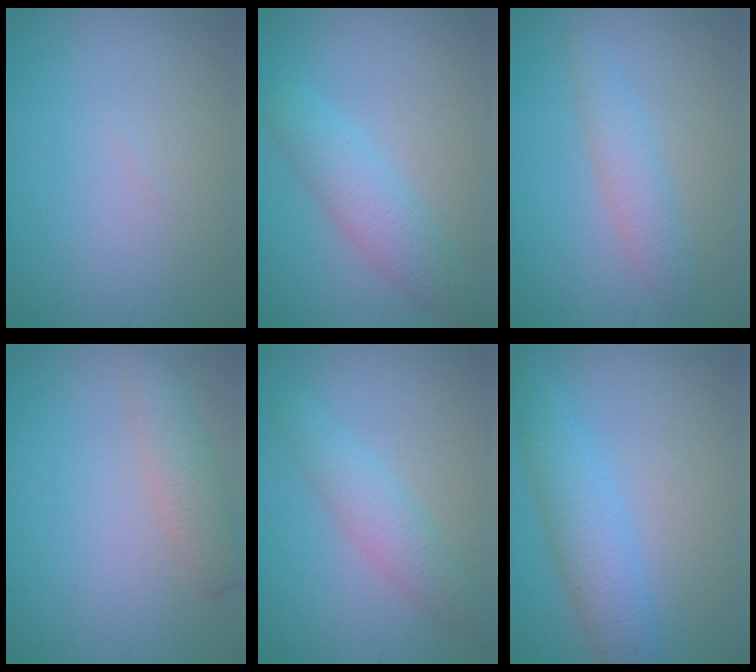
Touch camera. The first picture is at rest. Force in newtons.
{"total": 3.6, "press": 3.6, "slide": 0.1}
{"total": 2.4, "press": 2.4, "slide": 0.0}
{"total": 2.6, "press": 2.6, "slide": 0.1}
{"total": 2.9, "press": 2.9, "slide": 0.1}
{"total": 4.4, "press": 4.4, "slide": 0.1}